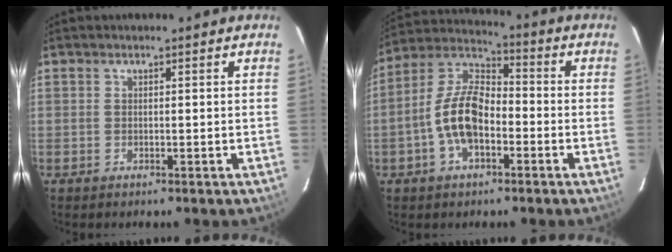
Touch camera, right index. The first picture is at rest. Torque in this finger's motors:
{"motor_torque": [2.06, -0.08, 0.99, 0.14]}